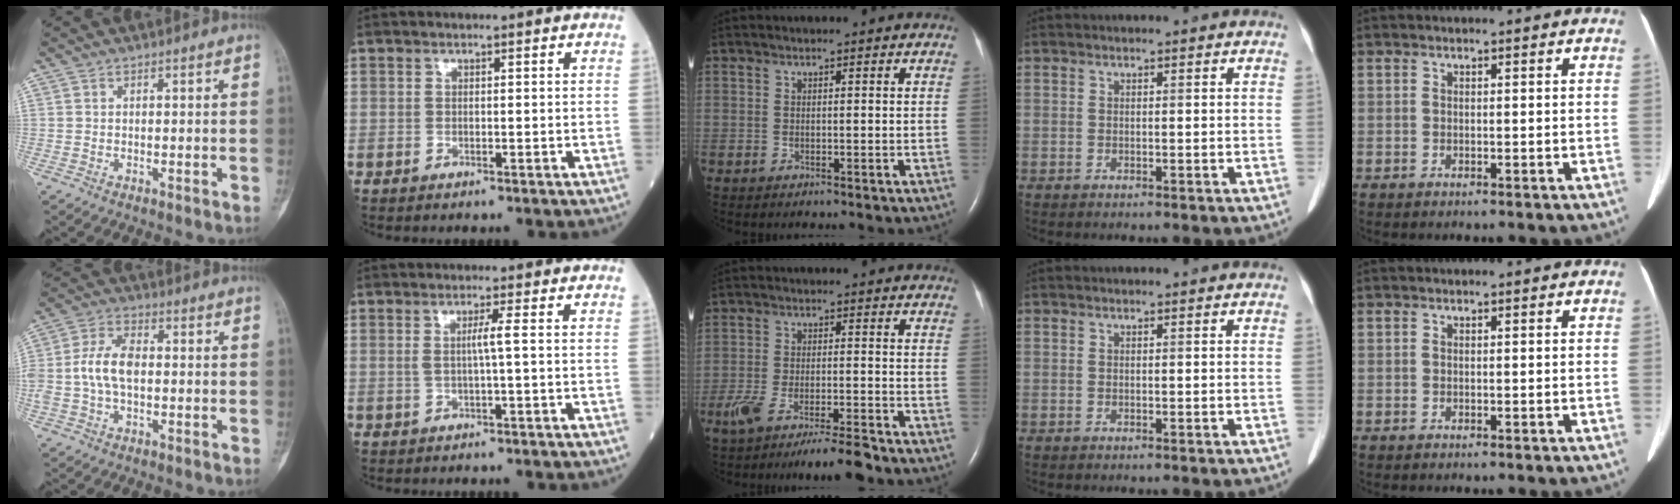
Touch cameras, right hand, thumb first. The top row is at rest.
{"thumb": {"total": 8.2, "force": [-0.5, 4.8, 6.7], "torque": [-0.139, 0.024, -0.013]}, "index": {"total": 2.3, "force": [0.1, -0.6, 2.3], "torque": [-0.043, -0.002, 0.001]}, "middle": {"total": 8.3, "force": [-6.7, 0.2, 4.9], "torque": [-0.084, -0.015, -0.114]}}